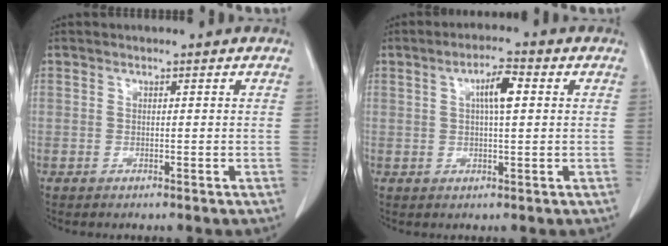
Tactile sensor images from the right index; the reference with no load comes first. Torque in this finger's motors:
{"motor_torque": [0.43, 0.10, 0.13, 0.05]}